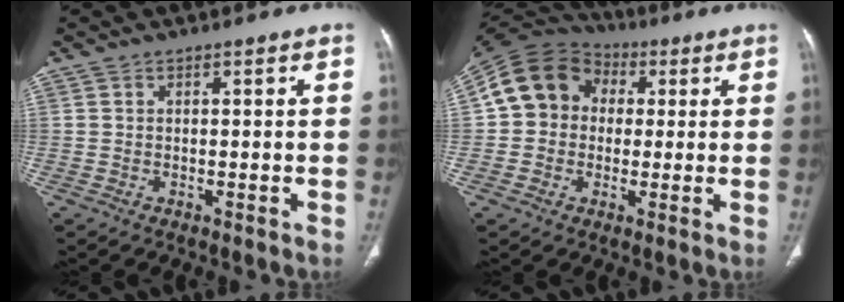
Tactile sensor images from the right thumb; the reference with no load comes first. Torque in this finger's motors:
{"motor_torque": [-0.40, 0.73, 0.80, -0.59, 0.10]}